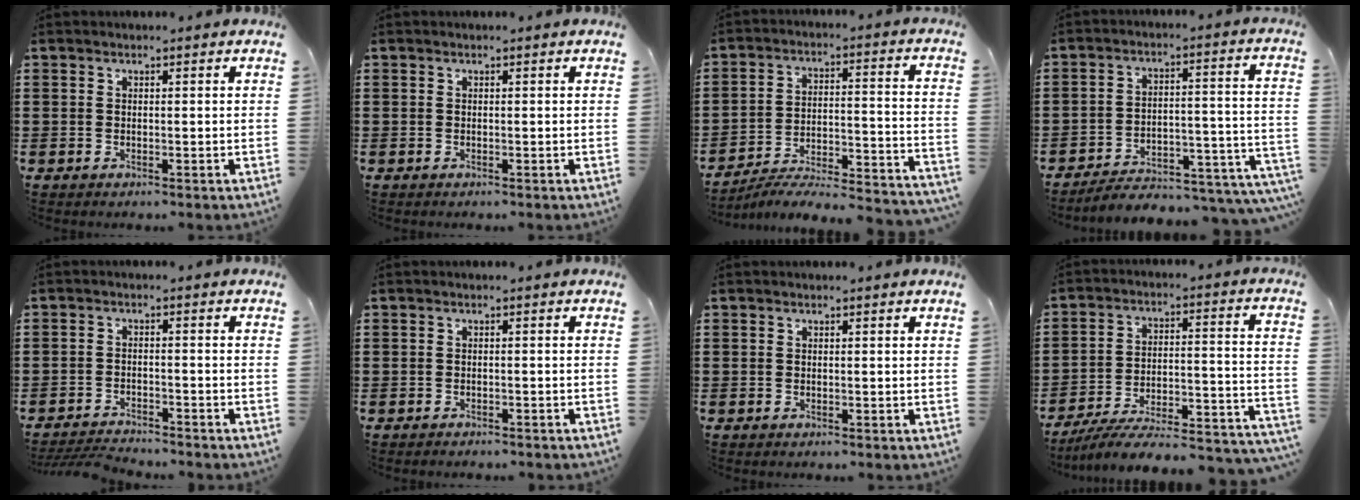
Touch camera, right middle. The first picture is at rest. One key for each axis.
{"total": 0.0}
{"total": 5.0, "fx": -4.7, "fy": 0.0, "fz": 1.7, "tx": -0.027, "ty": -0.012, "tz": -0.095}
{"total": 4.1, "fx": -3.8, "fy": 0.8, "fz": 1.2, "tx": -0.024, "ty": -0.009, "tz": -0.081}
{"total": 3.5, "fx": -3.4, "fy": 0.2, "fz": 0.7, "tx": -0.021, "ty": -0.004, "tz": -0.071}
{"total": 0.7, "fx": -0.7, "fy": 0.1, "fz": 0.1, "tx": -0.003, "ty": 0.000, "tz": -0.015}
{"total": 0.0}
{"total": 7.1, "fx": -6.3, "fy": 0.4, "fz": 3.3, "tx": -0.051, "ty": -0.010, "tz": -0.124}